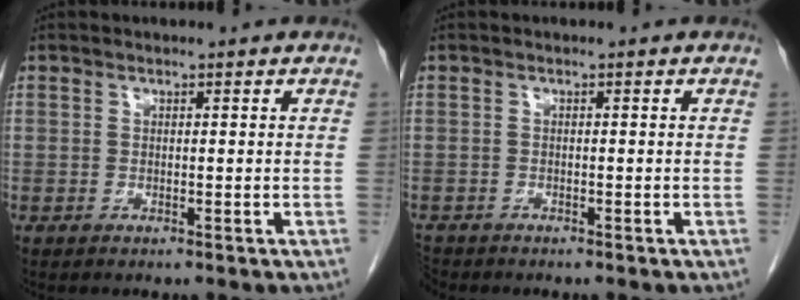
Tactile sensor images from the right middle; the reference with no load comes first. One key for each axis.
{"total": 2.0, "fx": -1.9, "fy": 0.7, "fz": 0.1, "tx": -0.005, "ty": -0.006, "tz": -0.035}